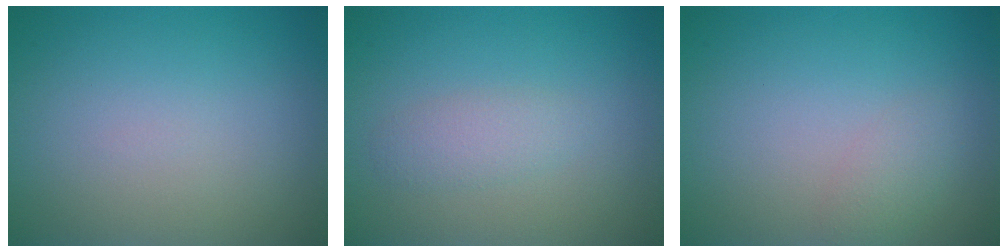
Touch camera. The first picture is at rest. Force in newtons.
{"total": 1.6, "press": 1.6, "slide": 0.1}
{"total": 1.4, "press": 1.4, "slide": 0.1}